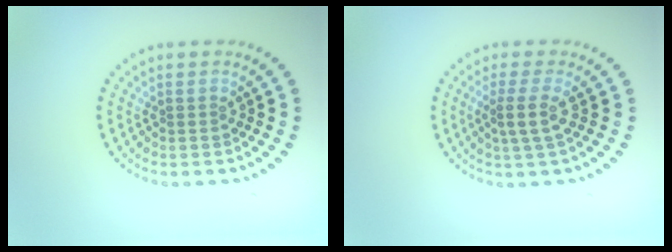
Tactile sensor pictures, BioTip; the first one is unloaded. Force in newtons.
{"total": 2.2, "press": 1.7, "slide": 1.4}